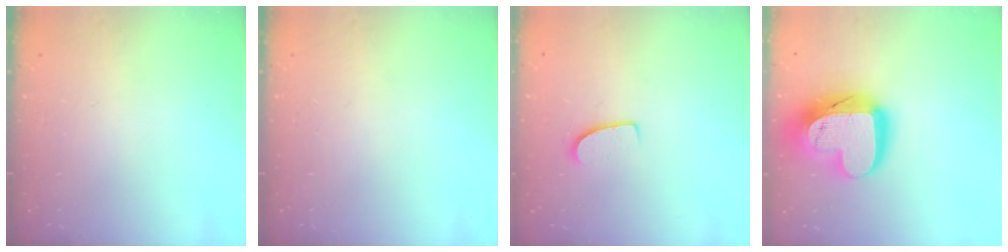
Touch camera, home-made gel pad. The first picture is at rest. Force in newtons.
{"total": 0.0}
{"total": 7.7, "press": 7.6, "slide": 0.7}
{"total": 21.1, "press": 21.0, "slide": 1.7}